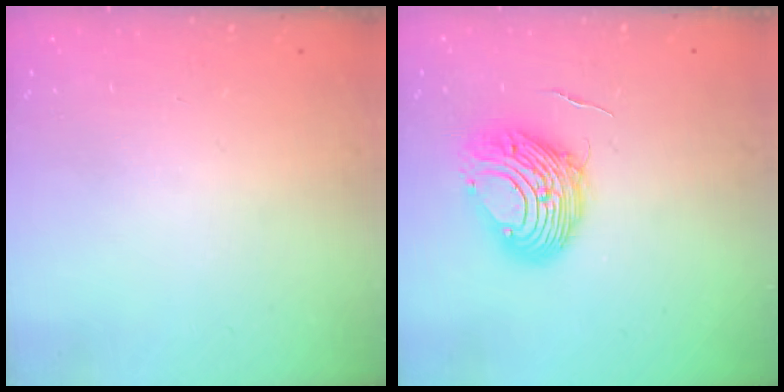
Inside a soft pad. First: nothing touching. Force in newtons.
{"total": 9.7, "press": 9.7, "slide": 0.8}